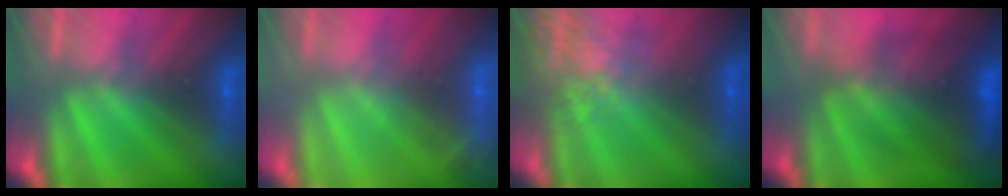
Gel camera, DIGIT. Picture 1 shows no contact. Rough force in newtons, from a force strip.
{"total": 2.0}
{"total": 7.8}
{"total": 7.2}